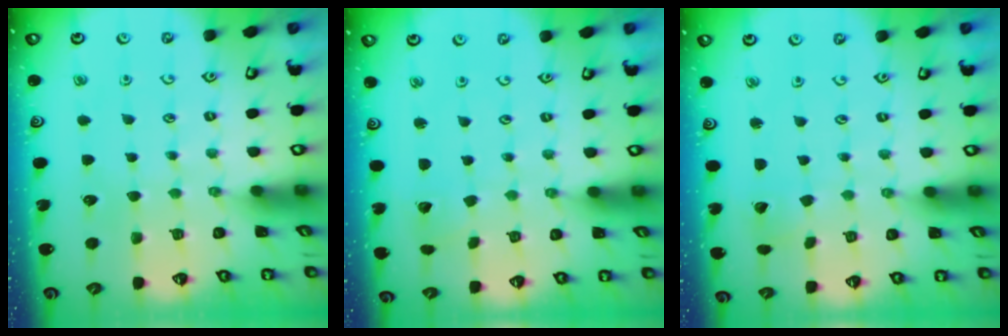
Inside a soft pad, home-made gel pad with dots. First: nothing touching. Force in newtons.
{"total": 1.7, "press": 1.7, "slide": 0.1}
{"total": 2.1, "press": 2.1, "slide": 0.3}